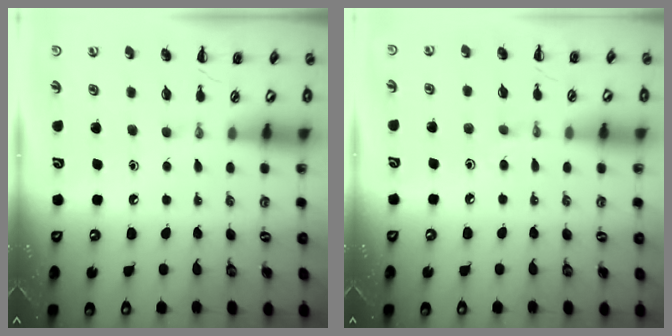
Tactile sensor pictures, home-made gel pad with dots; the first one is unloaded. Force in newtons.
{"total": 2.7, "press": 2.5, "slide": 0.9}